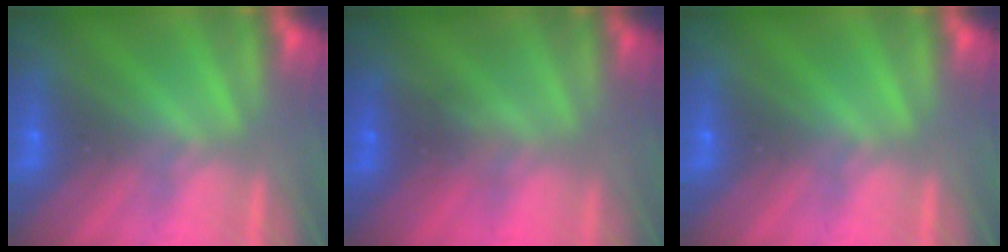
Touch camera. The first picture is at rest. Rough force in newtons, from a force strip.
{"total": 1.2}
{"total": 0.0}